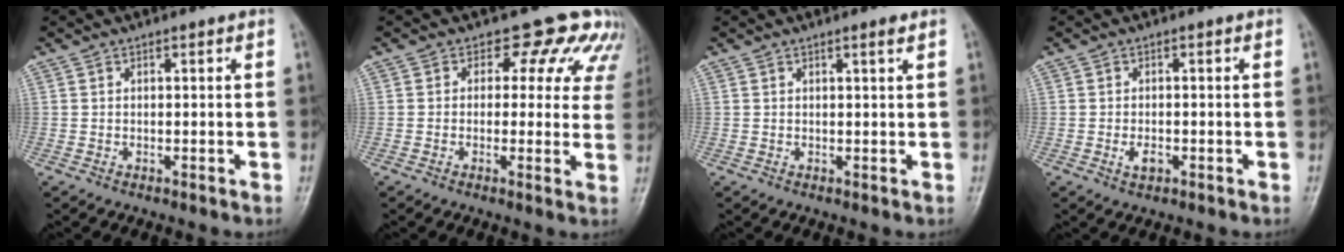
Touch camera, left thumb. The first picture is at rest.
{"total": 9.1, "force": [6.4, 5.8, 2.9], "torque": [0.020, -0.021, 0.048]}
{"total": 1.2, "force": [0.8, 0.0, 0.9], "torque": [-0.014, -0.005, 0.011]}
{"total": 2.1, "force": [-0.9, 1.2, 1.4], "torque": [-0.024, 0.001, -0.013]}